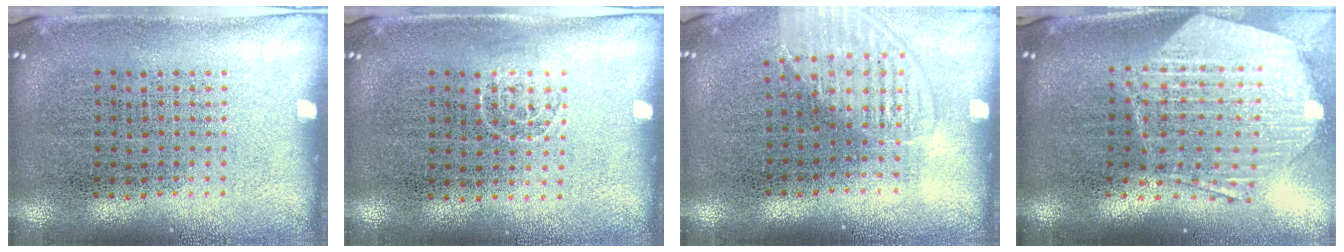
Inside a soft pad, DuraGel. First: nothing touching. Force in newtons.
{"total": 0.7, "press": 0.4, "slide": 0.5}
{"total": 1.4, "press": 1.3, "slide": 0.5}
{"total": 2.5, "press": 2.1, "slide": 1.4}